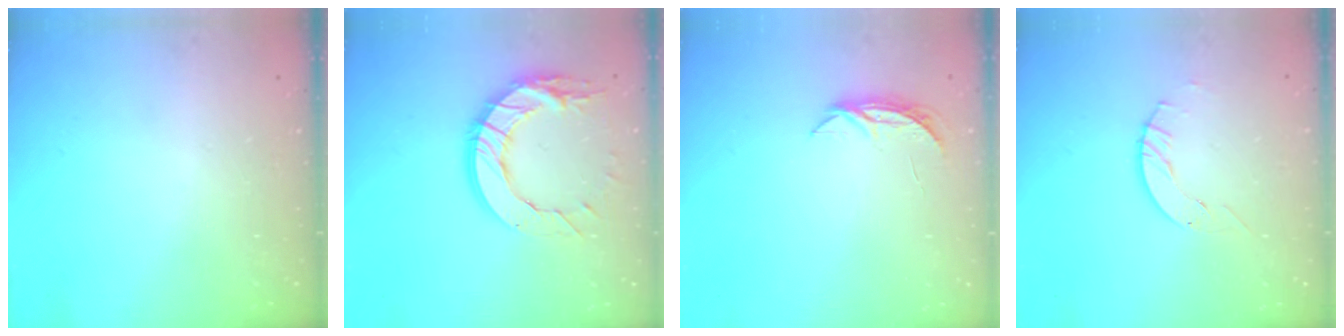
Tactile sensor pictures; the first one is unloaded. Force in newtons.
{"total": 15.4, "press": 15.3, "slide": 1.5}
{"total": 4.8, "press": 4.7, "slide": 0.5}
{"total": 3.9, "press": 3.9, "slide": 0.4}